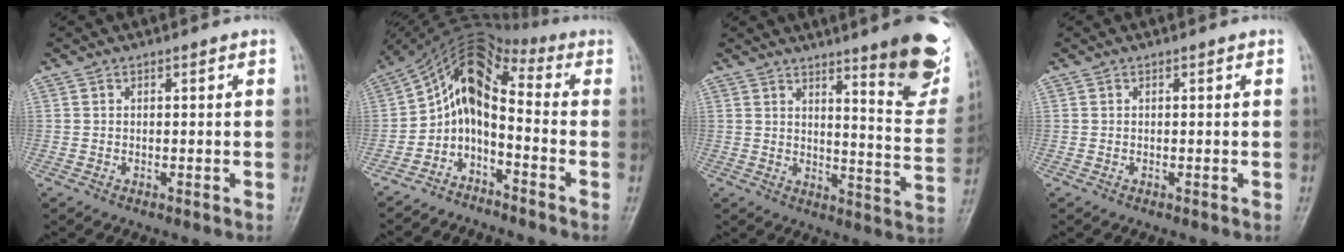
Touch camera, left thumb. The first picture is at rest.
{"total": 9.2, "force": [-2.3, 5.3, 7.2], "torque": [-0.112, 0.079, -0.057]}
{"total": 16.8, "force": [10.3, 3.4, 12.8], "torque": [-0.119, -0.073, 0.140]}
{"total": 0.0}